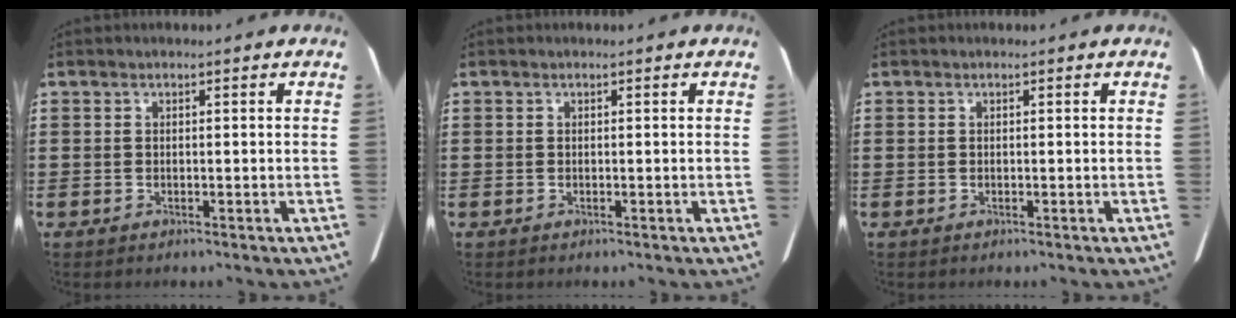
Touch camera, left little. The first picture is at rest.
{"total": 0.0}
{"total": 0.0}